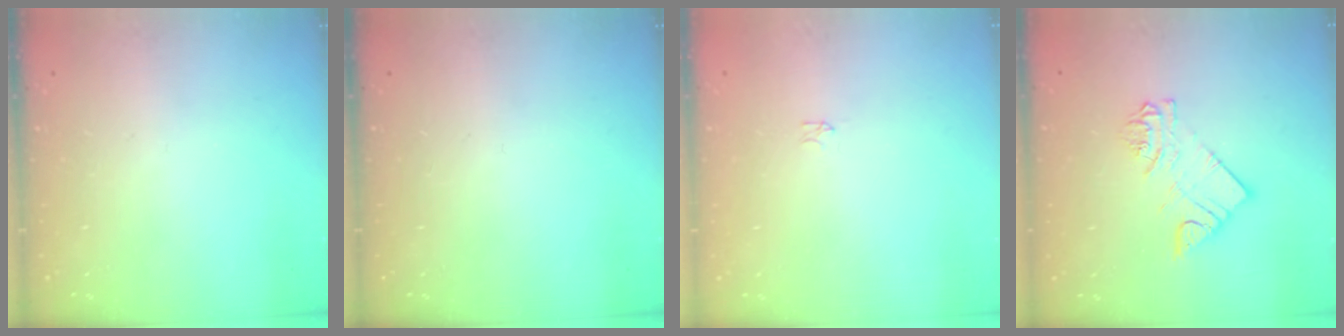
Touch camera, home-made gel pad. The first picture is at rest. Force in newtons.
{"total": 0.0}
{"total": 0.0}
{"total": 8.0, "press": 8.0, "slide": 0.4}